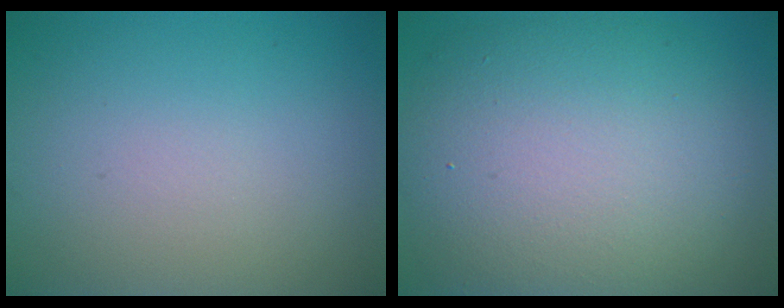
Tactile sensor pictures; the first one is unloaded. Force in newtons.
{"total": 11.9, "press": 11.9, "slide": 0.5}